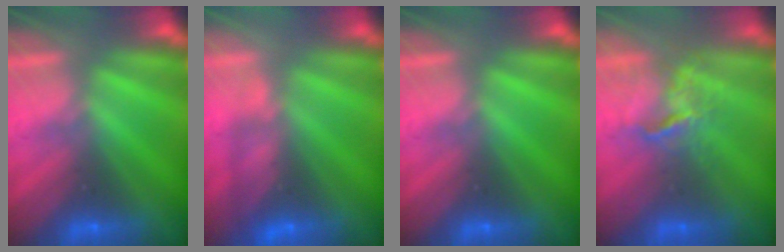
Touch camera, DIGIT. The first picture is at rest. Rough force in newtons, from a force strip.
{"total": 4.9}
{"total": 0.0}
{"total": 3.4}